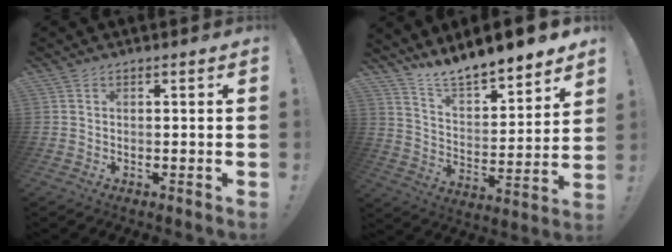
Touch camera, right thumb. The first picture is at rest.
{"total": 11.2, "force": [11.0, 0.9, 2.0], "torque": [-0.047, -0.109, 0.195]}